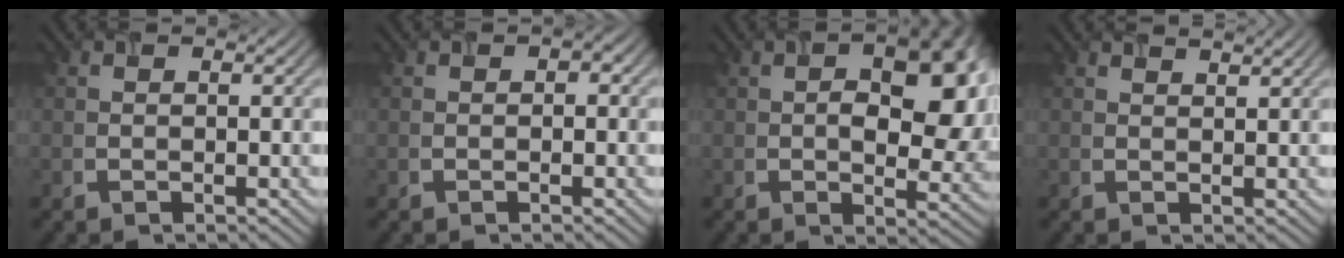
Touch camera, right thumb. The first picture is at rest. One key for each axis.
{"total": 1.4, "fx": 0.2, "fy": 1.0, "fz": 1.0, "tx": -0.011, "ty": 0.002, "tz": 0.000}
{"total": 12.1, "fx": 1.4, "fy": 6.8, "fz": 9.9, "tx": -0.114, "ty": 0.009, "tz": 0.014}
{"total": 1.6, "fx": 1.5, "fy": 0.0, "fz": 0.6, "tx": -0.008, "ty": 0.001, "tz": 0.025}